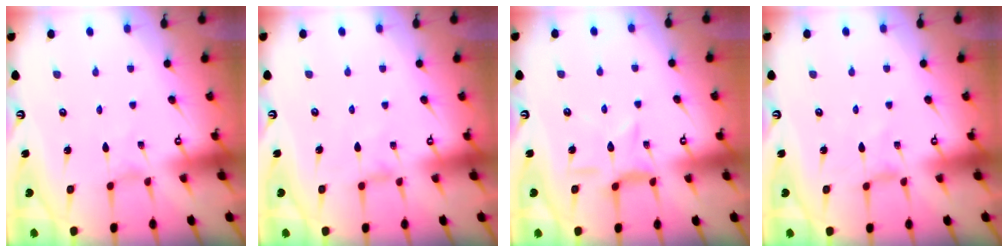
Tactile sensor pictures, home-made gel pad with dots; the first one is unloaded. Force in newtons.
{"total": 1.3, "press": 1.3, "slide": 0.4}
{"total": 5.6, "press": 5.6, "slide": 0.5}
{"total": 0.0}